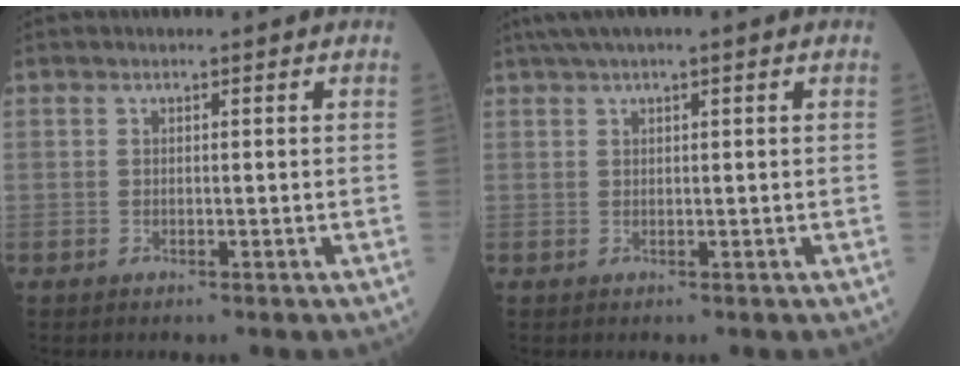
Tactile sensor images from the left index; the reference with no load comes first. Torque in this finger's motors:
{"motor_torque": [1.11, -1.03, 0.24, 0.14]}